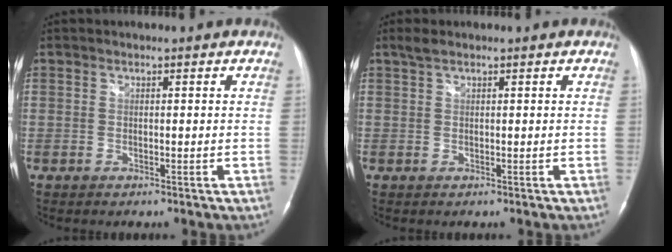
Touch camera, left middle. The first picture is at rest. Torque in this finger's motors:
{"motor_torque": [0.22, -0.07, -0.04, 0.02]}